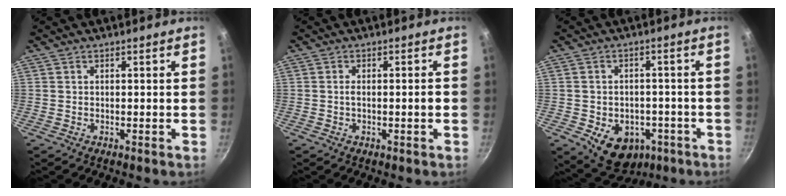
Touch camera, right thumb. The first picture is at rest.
{"total": 2.4, "force": [-0.4, 0.4, 2.3], "torque": [-0.038, 0.006, -0.010]}
{"total": 11.9, "force": [-4.3, 8.9, 6.7], "torque": [-0.064, 0.016, -0.047]}